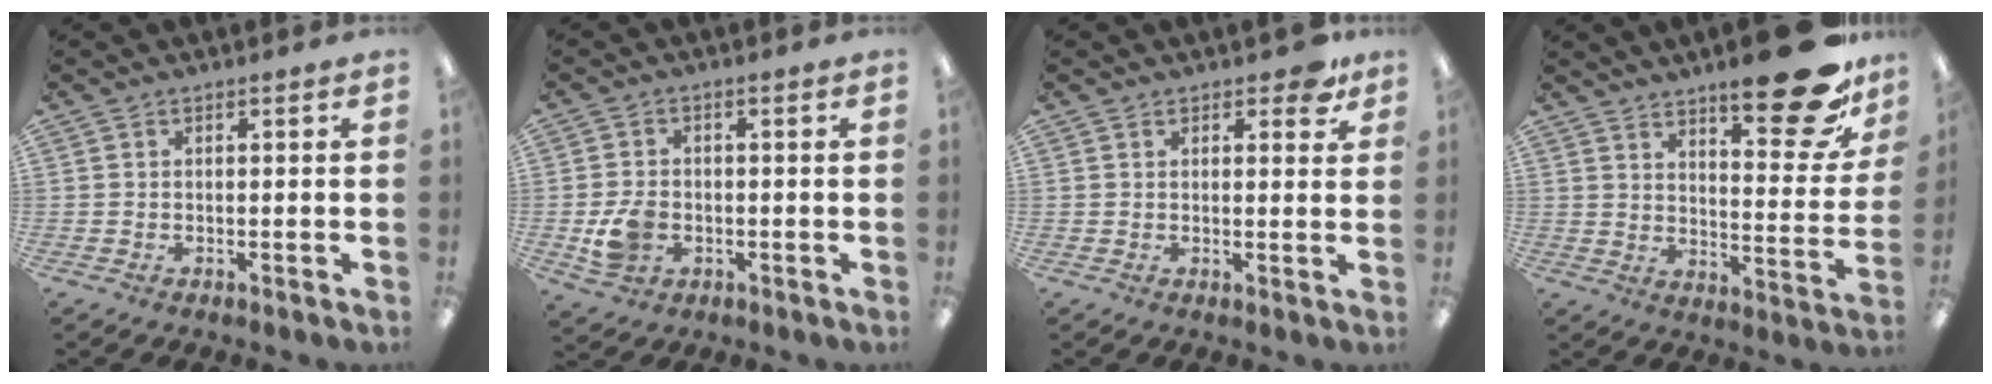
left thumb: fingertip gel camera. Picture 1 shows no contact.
{"total": 6.3, "force": [-1.4, 4.9, 3.7], "torque": [-0.064, 0.000, -0.027]}
{"total": 3.7, "force": [2.4, 1.9, 2.1], "torque": [-0.023, -0.003, 0.039]}
{"total": 20.8, "force": [13.5, 7.0, 14.1], "torque": [-0.184, -0.088, 0.216]}